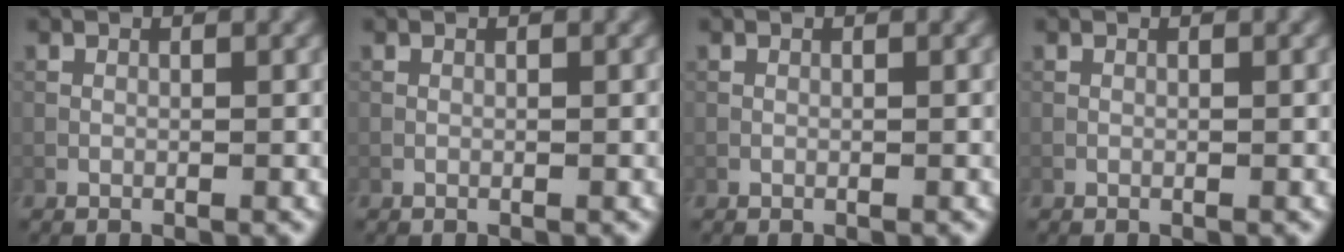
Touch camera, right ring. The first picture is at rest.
{"total": 0.0}
{"total": 0.0}
{"total": 0.0}